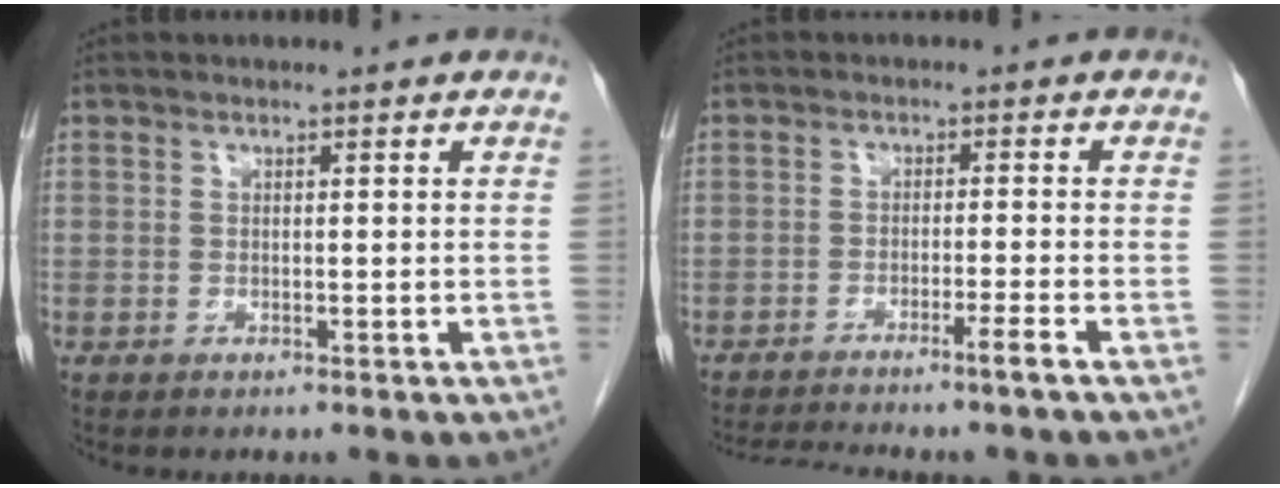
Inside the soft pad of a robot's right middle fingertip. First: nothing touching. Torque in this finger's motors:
{"motor_torque": [0.41, -0.32, 0.02, 0.02]}